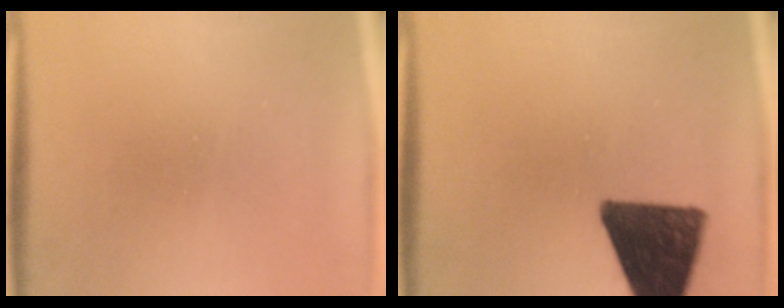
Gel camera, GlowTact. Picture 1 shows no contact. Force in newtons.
{"total": 13.9}